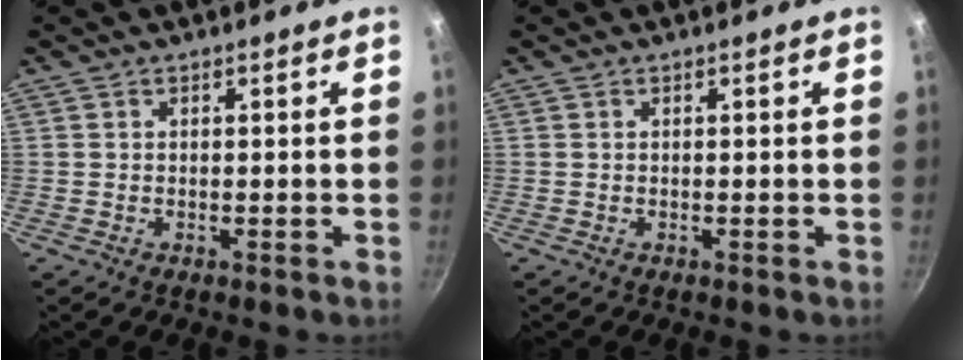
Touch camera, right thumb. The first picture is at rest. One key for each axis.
{"total": 0.0}